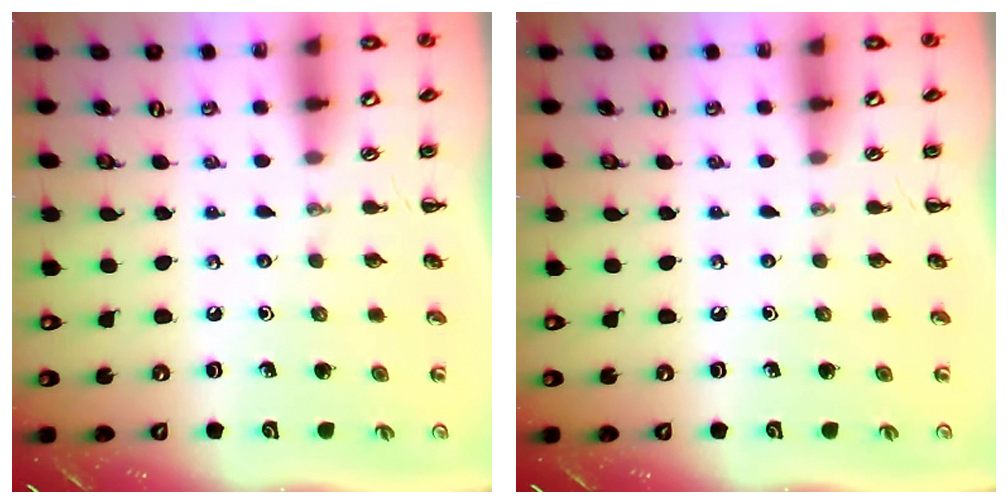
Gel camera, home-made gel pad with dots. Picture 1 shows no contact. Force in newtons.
{"total": 0.0}